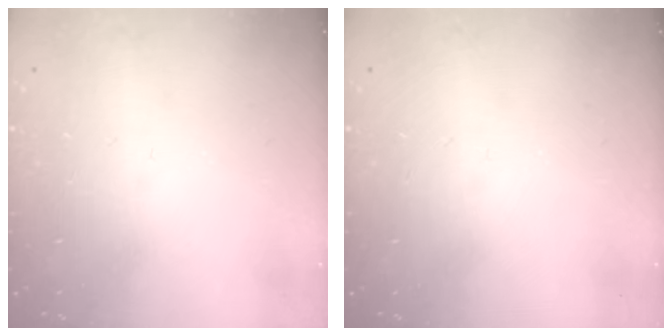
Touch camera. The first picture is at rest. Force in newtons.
{"total": 0.0}